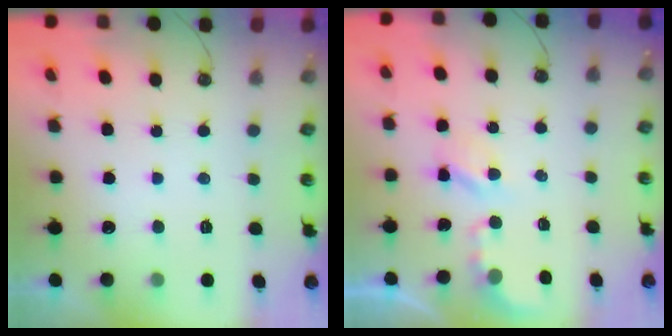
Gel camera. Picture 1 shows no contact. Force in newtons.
{"total": 2.9, "press": 2.9, "slide": 0.4}